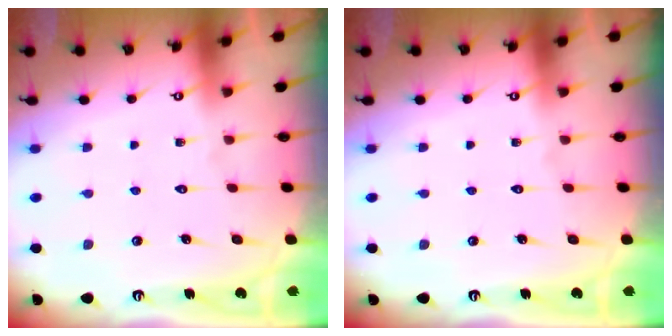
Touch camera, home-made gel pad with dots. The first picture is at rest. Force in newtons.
{"total": 0.0}